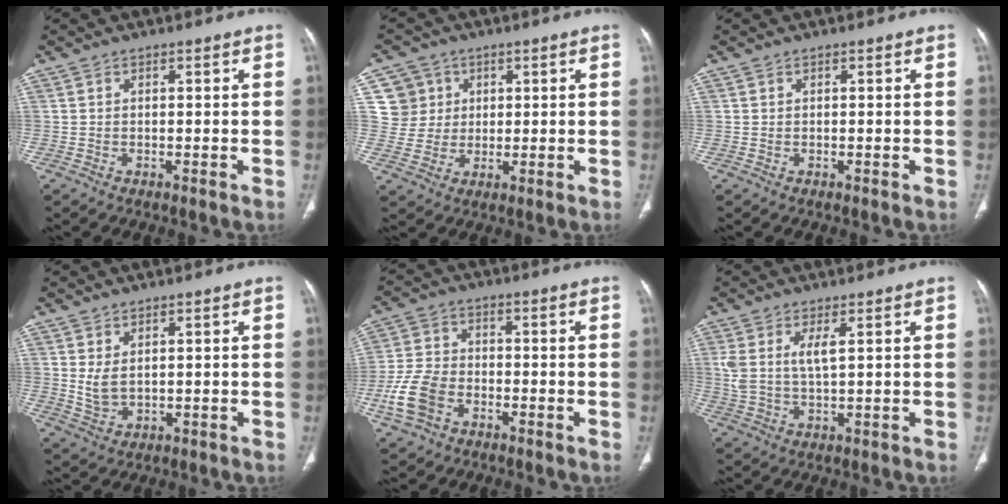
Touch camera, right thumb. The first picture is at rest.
{"total": 6.9, "force": [2.2, 6.5, 0.5], "torque": [0.025, -0.005, 0.042]}
{"total": 0.0}
{"total": 3.6, "force": [0.9, 2.2, 2.7], "torque": [-0.049, -0.008, 0.028]}
{"total": 9.4, "force": [-3.7, 6.5, 5.6], "torque": [-0.120, 0.018, -0.074]}
{"total": 4.8, "force": [1.7, 1.4, 4.3], "torque": [-0.099, -0.009, 0.041]}